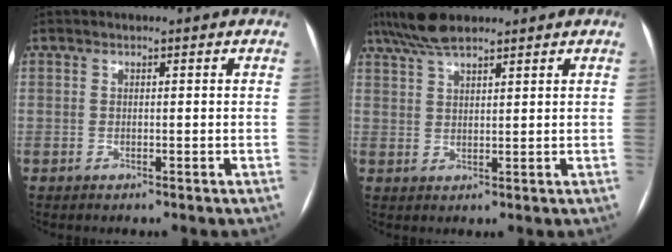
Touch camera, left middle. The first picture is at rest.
{"total": 6.2, "force": [5.1, 1.3, 3.4], "torque": [-0.073, 0.025, 0.096]}